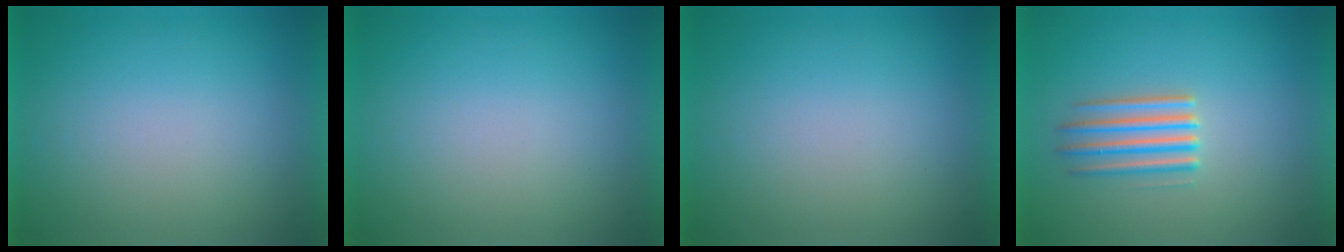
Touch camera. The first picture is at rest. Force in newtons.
{"total": 1.0}
{"total": 1.1}
{"total": 2.7}